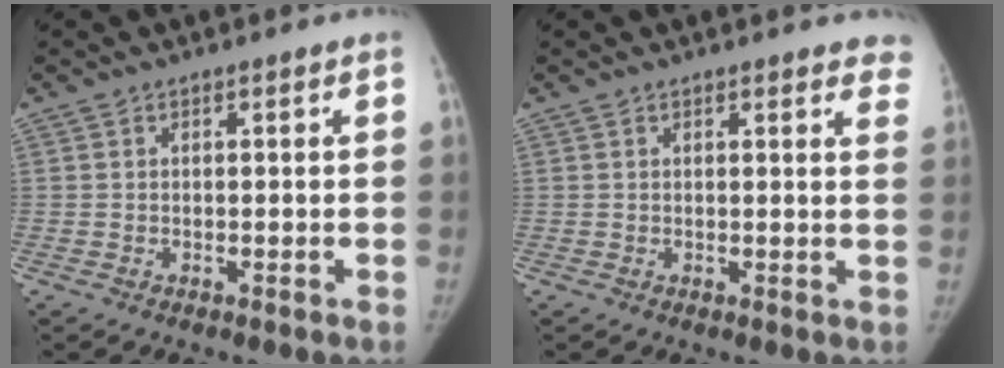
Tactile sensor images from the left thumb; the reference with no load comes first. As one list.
[{"total": 5.0, "force": [4.2, 1.6, 2.2], "torque": [0.004, -0.016, 0.029]}]